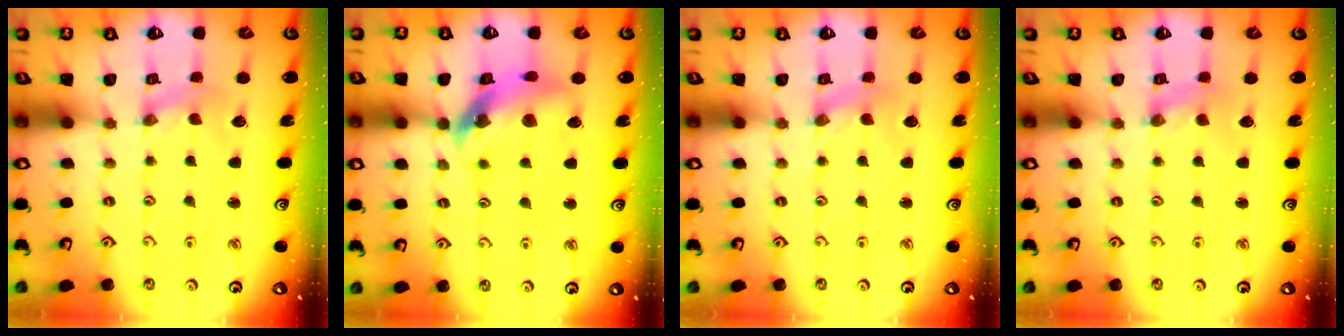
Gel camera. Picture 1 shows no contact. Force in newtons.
{"total": 13.2, "press": 13.1, "slide": 1.5}
{"total": 0.0}
{"total": 0.0}